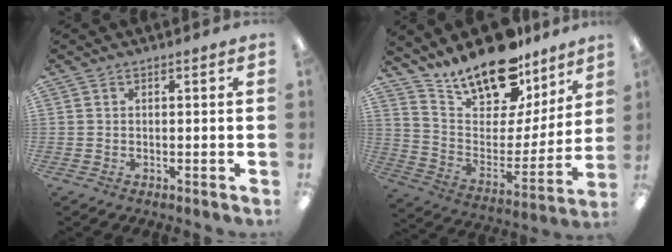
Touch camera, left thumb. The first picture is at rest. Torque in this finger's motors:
{"motor_torque": [0.29, 0.29, 1.39, -1.39, 0.09]}